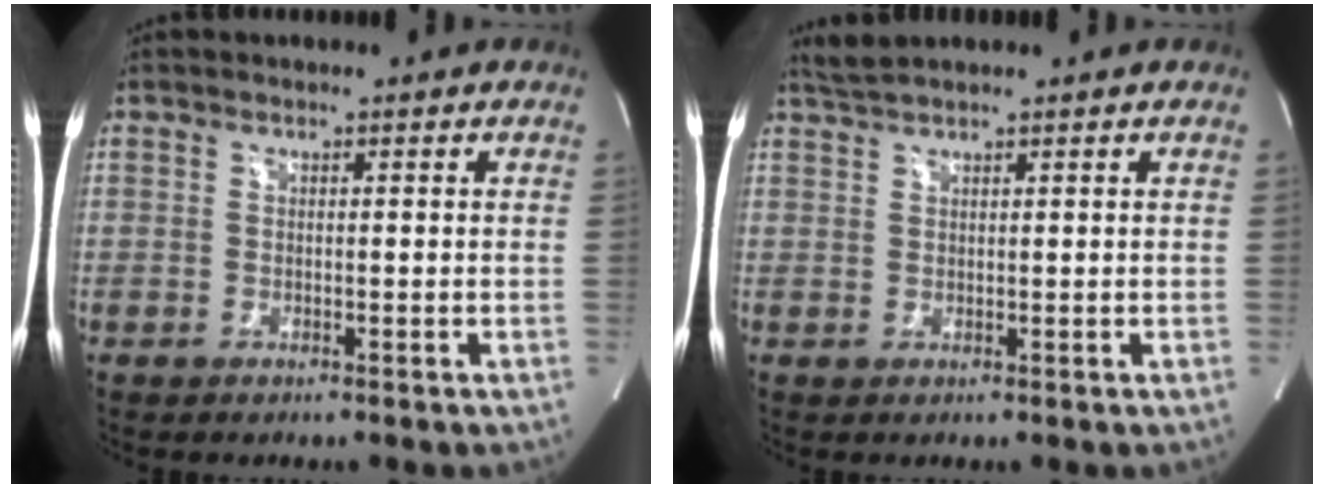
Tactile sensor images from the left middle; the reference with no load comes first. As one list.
[{"total": 2.1, "force": [2.0, -0.3, 0.7], "torque": [-0.020, 0.012, 0.043]}]